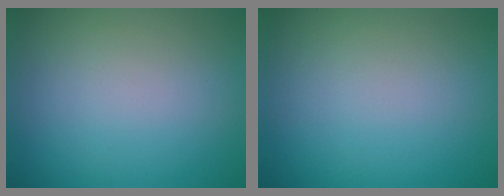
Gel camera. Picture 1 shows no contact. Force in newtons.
{"total": 0.0}